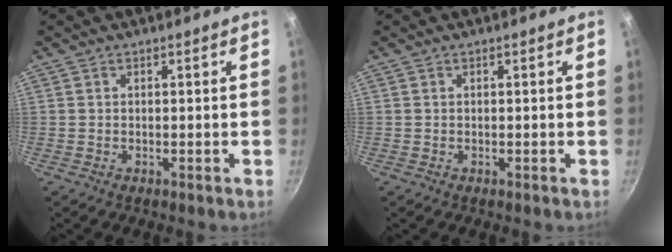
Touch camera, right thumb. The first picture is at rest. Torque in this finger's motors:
{"motor_torque": [-0.01, 0.01, 0.00, 0.00, 0.00]}